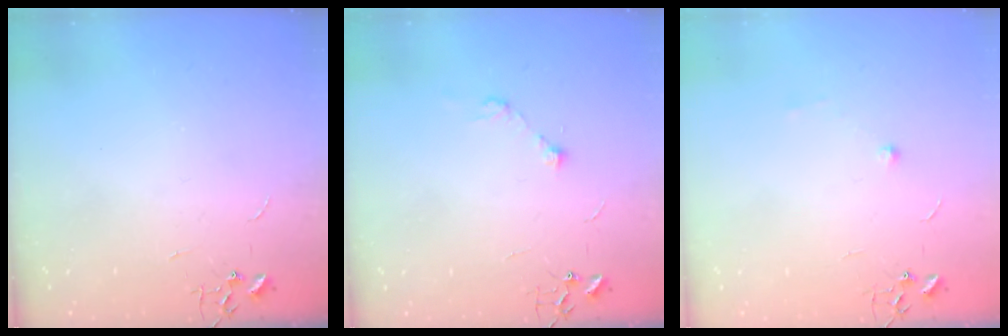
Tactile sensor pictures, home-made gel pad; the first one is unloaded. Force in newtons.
{"total": 6.0, "press": 5.8, "slide": 1.2}
{"total": 5.0, "press": 4.8, "slide": 1.3}